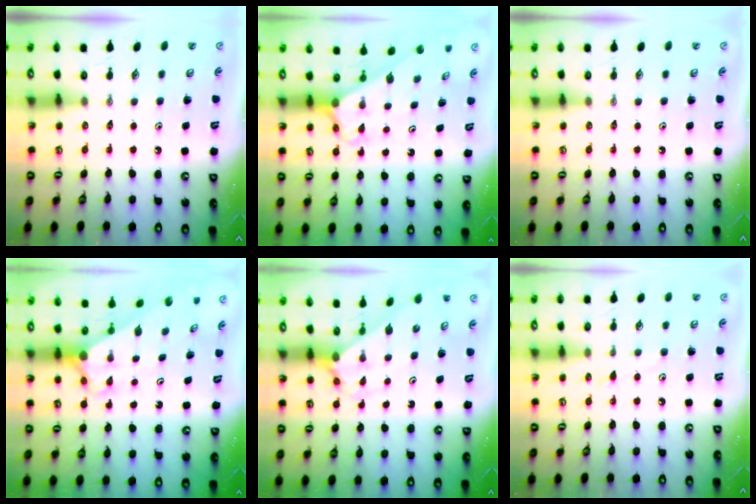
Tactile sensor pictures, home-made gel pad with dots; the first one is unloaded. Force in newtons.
{"total": 2.6, "press": 2.6, "slide": 0.2}
{"total": 0.0}
{"total": 2.7, "press": 2.7, "slide": 0.0}
{"total": 2.6, "press": 2.6, "slide": 0.2}
{"total": 4.1, "press": 4.1, "slide": 0.6}